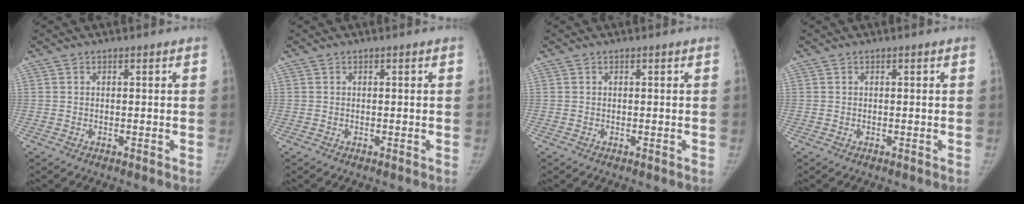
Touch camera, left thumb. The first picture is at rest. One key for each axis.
{"total": 0.0}
{"total": 0.0}
{"total": 0.0}